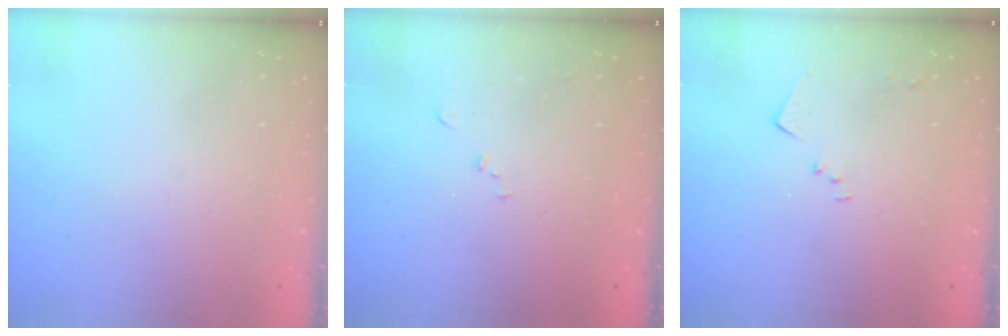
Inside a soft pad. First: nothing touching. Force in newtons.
{"total": 6.5, "press": 6.4, "slide": 0.7}
{"total": 7.4, "press": 7.4, "slide": 0.8}